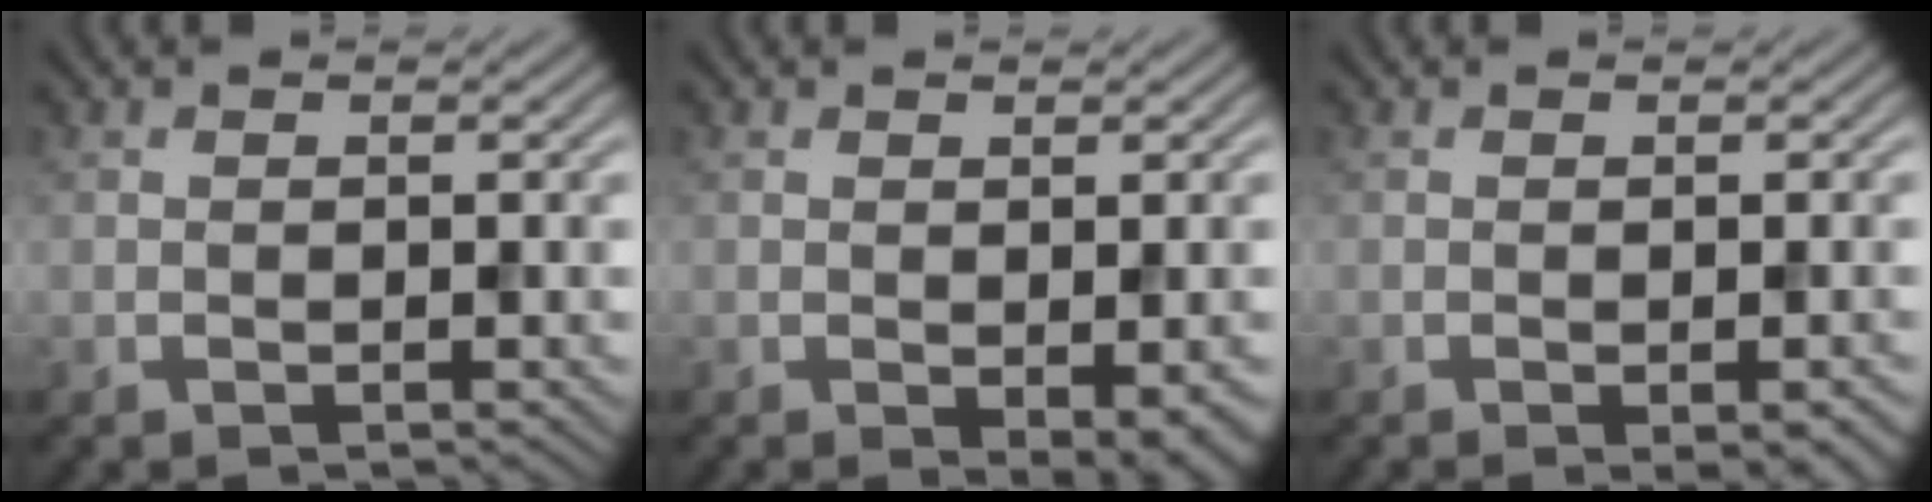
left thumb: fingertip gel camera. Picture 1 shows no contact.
{"total": 3.4, "force": [-1.1, 1.0, 3.0], "torque": [-0.043, -0.010, -0.010]}
{"total": 2.8, "force": [-1.2, 0.7, 2.4], "torque": [-0.032, 0.000, -0.015]}